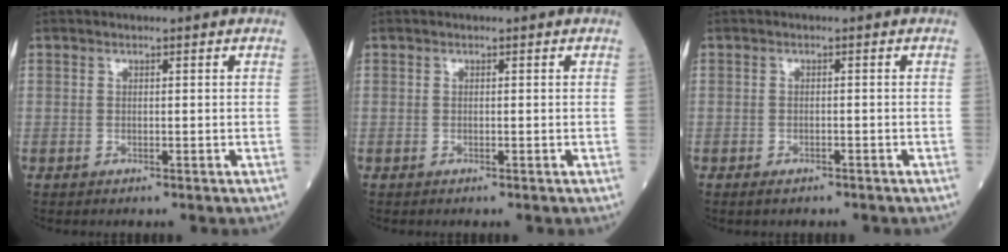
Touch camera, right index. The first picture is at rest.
{"total": 0.0}
{"total": 2.7, "force": [-2.0, 1.3, 1.3], "torque": [-0.031, -0.005, -0.023]}